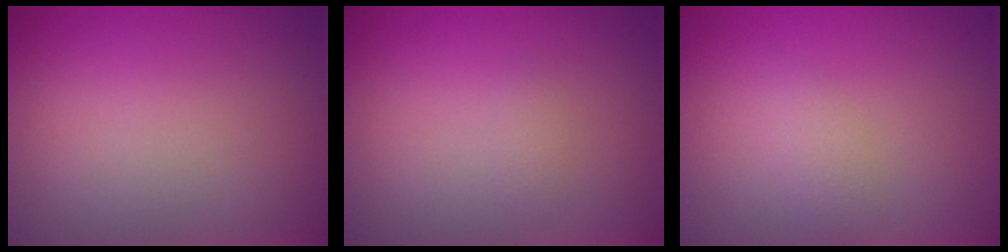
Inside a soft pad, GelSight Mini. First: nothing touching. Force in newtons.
{"total": 0.8, "press": 0.8, "slide": 0.0}
{"total": 1.6, "press": 1.6, "slide": 0.0}